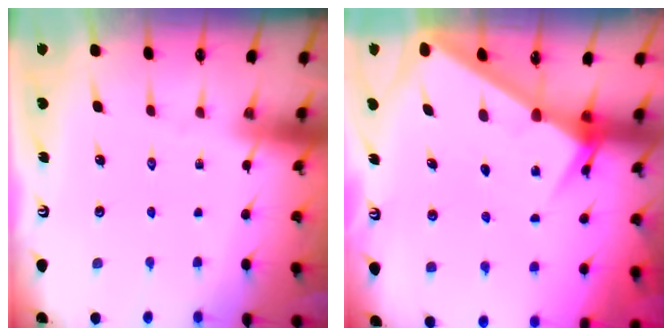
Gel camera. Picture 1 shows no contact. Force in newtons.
{"total": 3.8, "press": 3.8, "slide": 0.4}